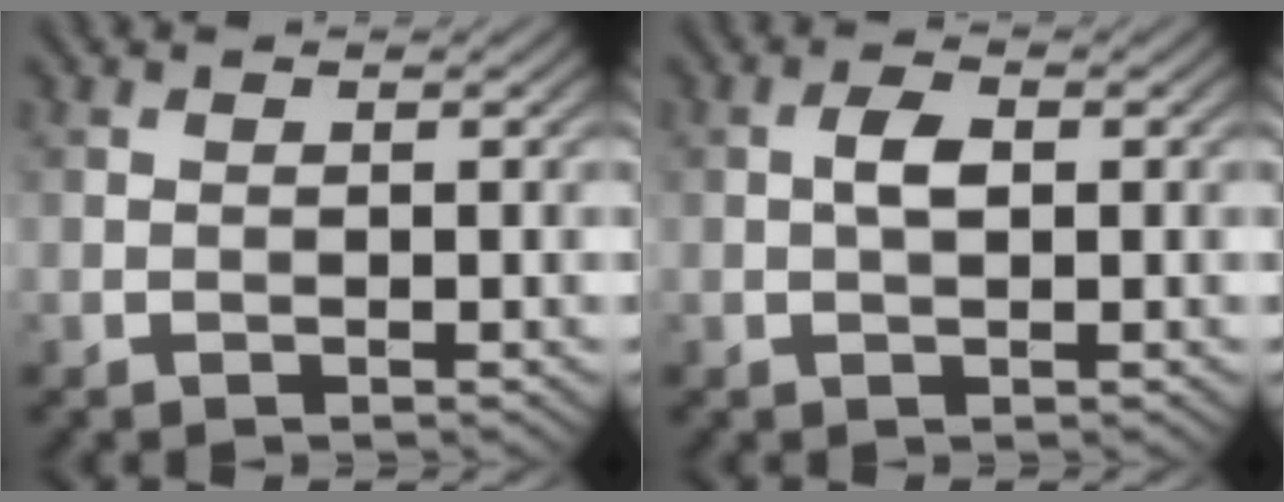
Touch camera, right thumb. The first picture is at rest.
{"total": 2.5, "force": [0.2, 1.2, 2.2], "torque": [-0.044, 0.008, 0.000]}